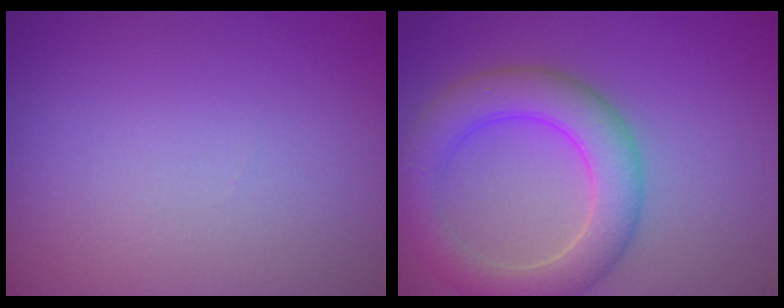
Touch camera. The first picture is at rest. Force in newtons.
{"total": 5.7, "press": 5.7, "slide": 0.4}